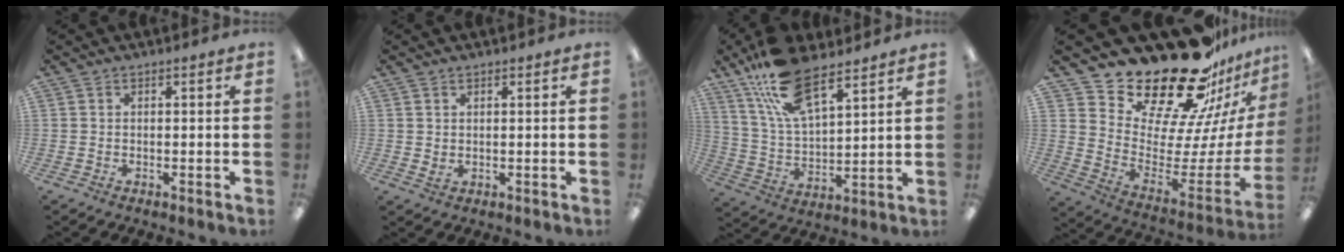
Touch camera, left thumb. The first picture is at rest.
{"total": 1.4, "force": [0.8, 1.0, 0.6], "torque": [-0.004, -0.004, 0.014]}
{"total": 16.9, "force": [11.8, 6.7, 10.1], "torque": [-0.208, -0.041, 0.213]}
{"total": 26.6, "force": [21.6, 10.2, 11.6], "torque": [-0.180, -0.172, 0.391]}